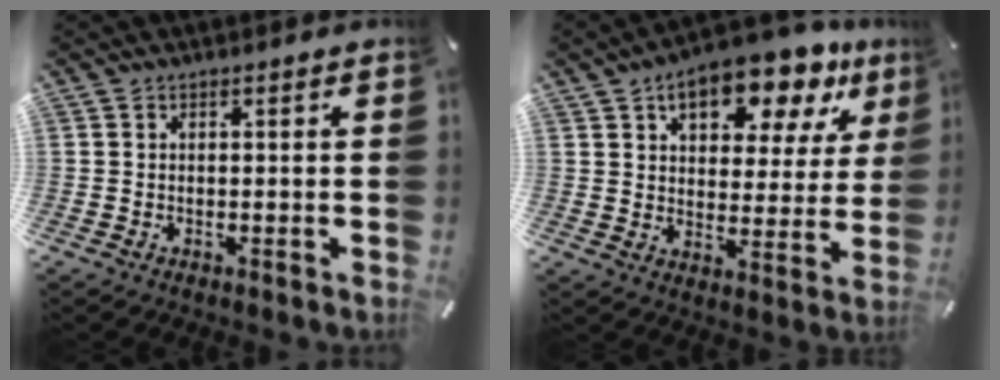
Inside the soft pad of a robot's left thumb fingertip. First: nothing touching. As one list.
[{"total": 15.4, "force": [10.2, 7.7, 8.6], "torque": [-0.124, -0.056, 0.170]}]